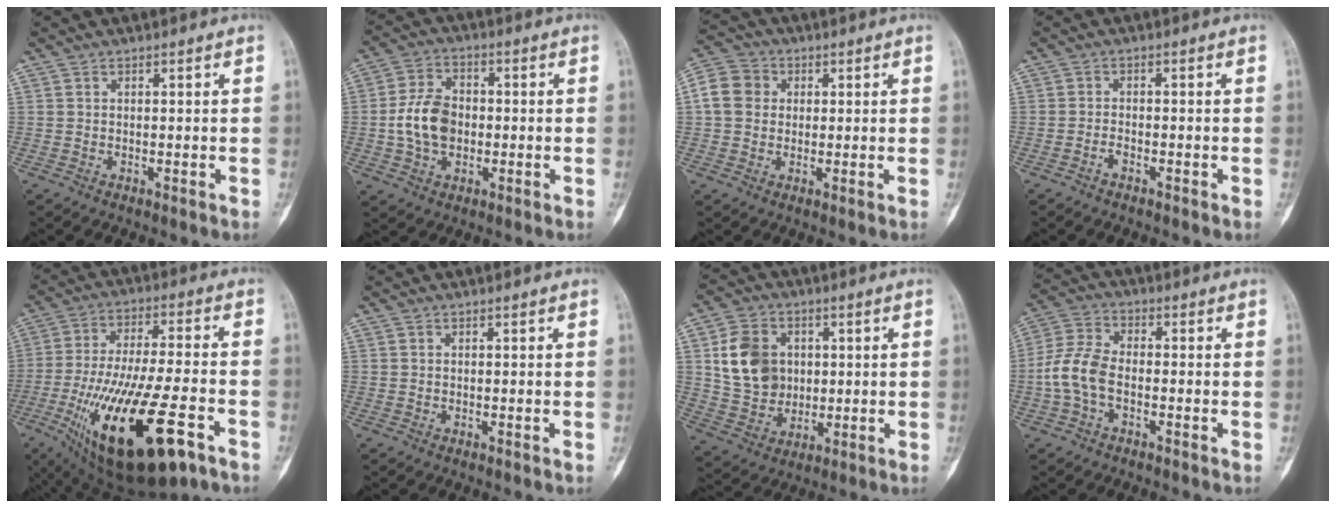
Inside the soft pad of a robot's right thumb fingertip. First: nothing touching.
{"total": 9.6, "force": [-0.9, 6.8, 6.7], "torque": [-0.111, 0.016, -0.022]}
{"total": 7.6, "force": [1.0, 6.6, 3.5], "torque": [-0.056, 0.015, 0.010]}
{"total": 1.4, "force": [-1.0, 0.6, 0.7], "torque": [-0.017, 0.007, -0.021]}
{"total": 26.0, "force": [-11.1, 8.6, 21.8], "torque": [-0.421, 0.011, -0.172]}
{"total": 0.0}
{"total": 12.2, "force": [2.2, 9.9, 6.7], "torque": [-0.093, -0.005, 0.048]}
{"total": 8.0, "force": [-2.1, 4.6, 6.2], "torque": [-0.140, 0.024, -0.048]}